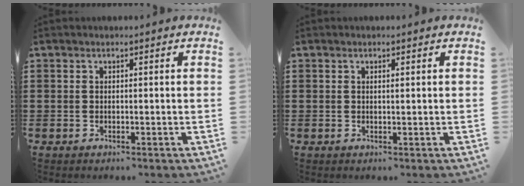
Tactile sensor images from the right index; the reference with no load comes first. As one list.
[{"total": 0.7, "force": [0.3, 0.0, 0.6], "torque": [-0.013, 0.000, 0.005]}]